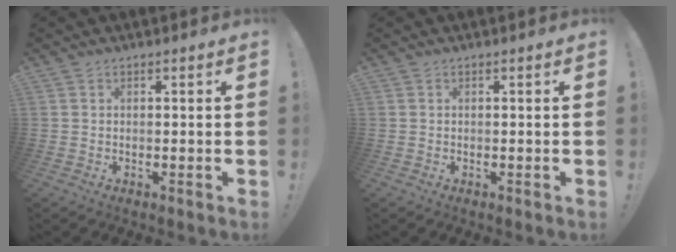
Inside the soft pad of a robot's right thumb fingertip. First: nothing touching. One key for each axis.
{"total": 0.0}